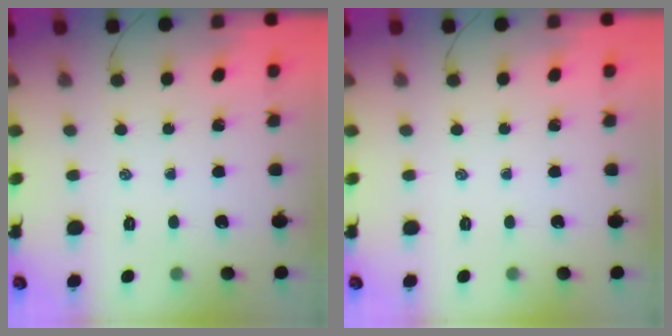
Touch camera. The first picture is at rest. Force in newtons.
{"total": 0.0}